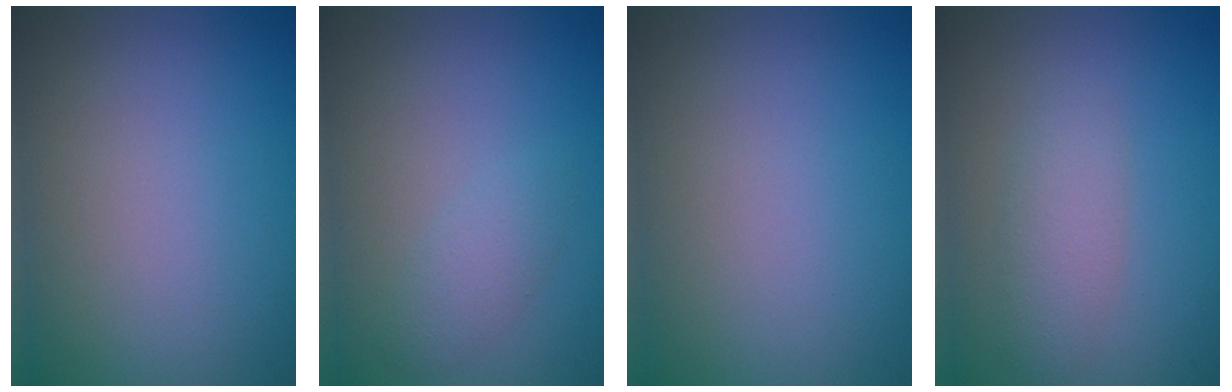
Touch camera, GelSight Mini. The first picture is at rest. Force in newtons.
{"total": 1.6, "press": 1.6, "slide": 0.0}
{"total": 0.0}
{"total": 2.5, "press": 2.5, "slide": 0.1}